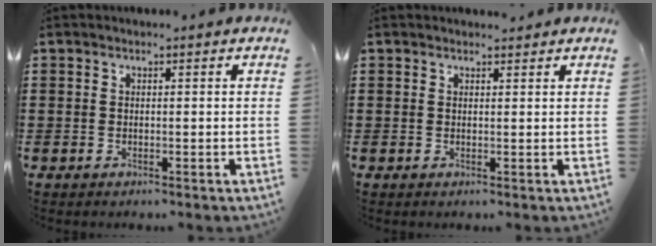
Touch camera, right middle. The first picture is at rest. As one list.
[{"total": 0.8, "force": [0.8, 0.3, 0.0], "torque": [0.006, -0.003, 0.013]}]